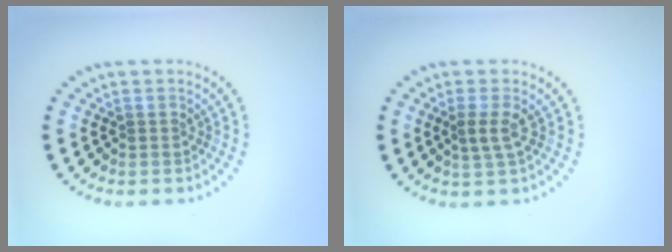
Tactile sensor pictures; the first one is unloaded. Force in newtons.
{"total": 1.8, "press": 1.6, "slide": 0.8}